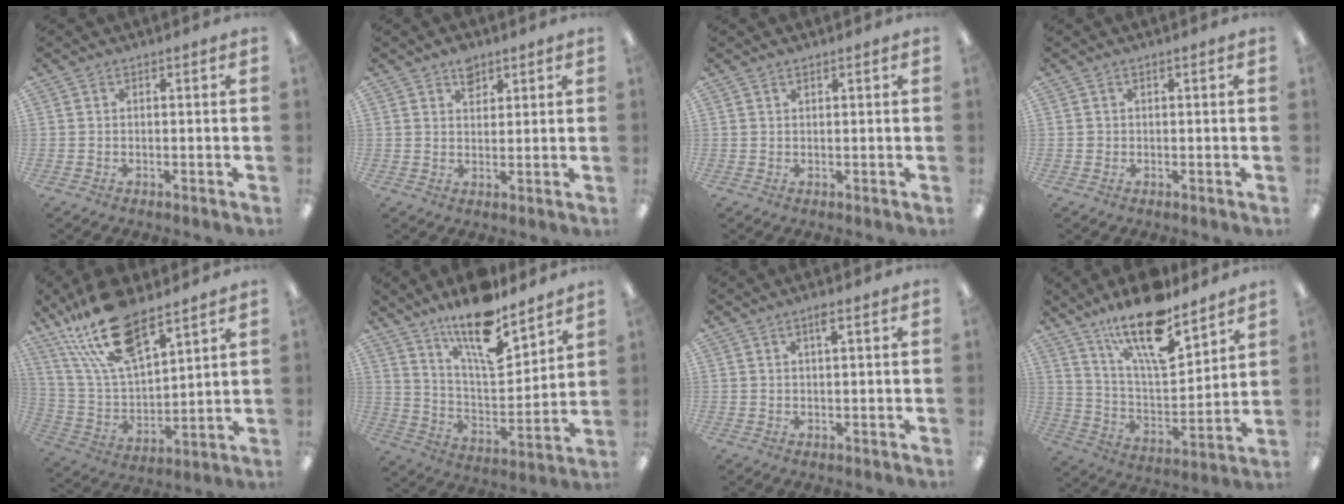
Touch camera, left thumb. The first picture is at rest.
{"total": 4.1, "force": [2.8, 2.4, 1.7], "torque": [-0.016, -0.010, 0.048]}
{"total": 0.8, "force": [0.6, 0.2, 0.4], "torque": [-0.009, 0.002, 0.010]}
{"total": 0.7, "force": [0.0, 0.7, 0.2], "torque": [-0.005, 0.005, -0.001]}
{"total": 20.0, "force": [14.2, 7.5, 12.0], "torque": [-0.246, -0.067, 0.251]}
{"total": 17.1, "force": [13.3, 4.8, 9.6], "torque": [-0.165, -0.091, 0.225]}
{"total": 2.2, "force": [1.3, 0.2, 1.8], "torque": [-0.031, -0.001, 0.020]}
{"total": 20.3, "force": [14.6, 6.6, 12.6], "torque": [-0.215, -0.088, 0.247]}